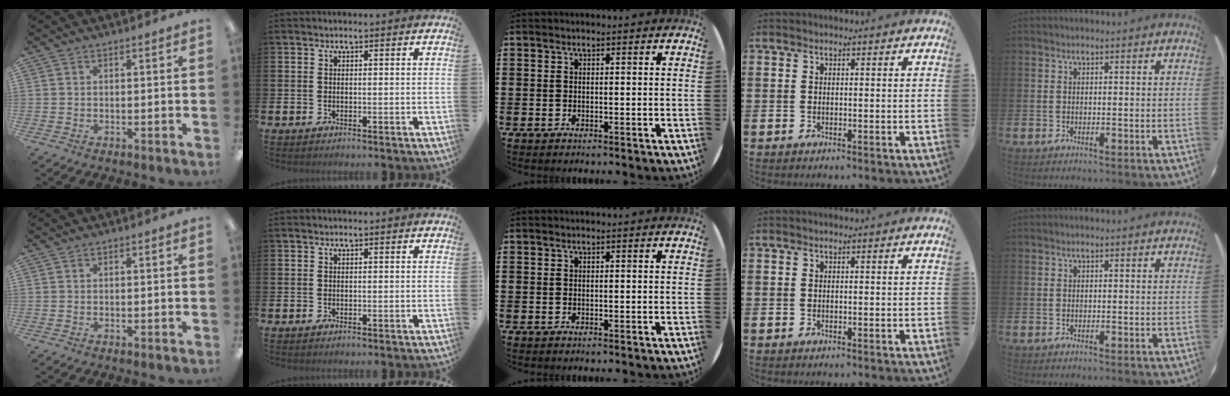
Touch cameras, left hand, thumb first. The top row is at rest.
{}